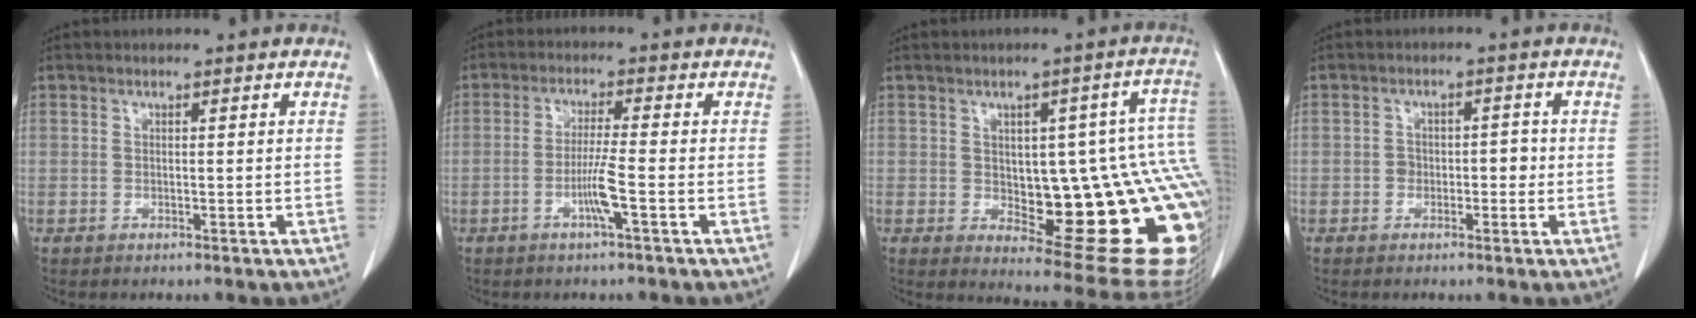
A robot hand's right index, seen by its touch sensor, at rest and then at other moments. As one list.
[{"total": 4.7, "force": [-1.7, -0.6, 4.4], "torque": [-0.085, -0.006, -0.036]}, {"total": 22.6, "force": [-2.7, 7.4, 21.1], "torque": [-0.168, 0.020, -0.009]}, {"total": 3.0, "force": [-0.7, 2.1, 2.0], "torque": [-0.025, 0.018, -0.009]}]